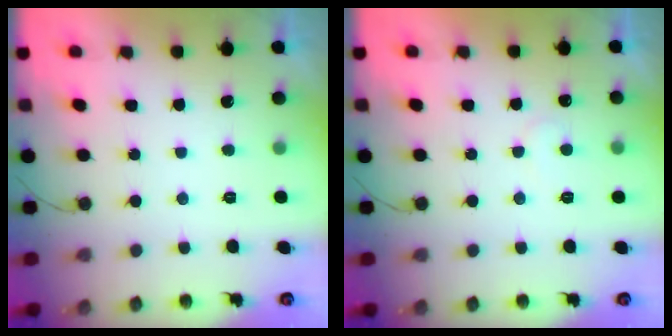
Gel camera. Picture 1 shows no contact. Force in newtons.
{"total": 5.1, "press": 5.1, "slide": 0.3}